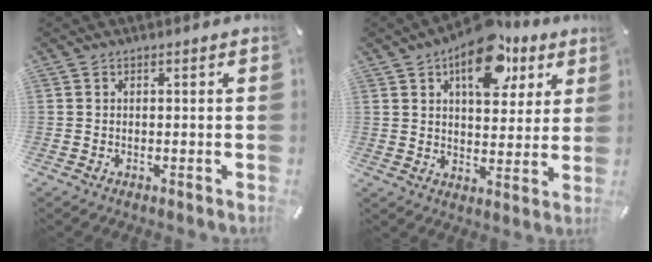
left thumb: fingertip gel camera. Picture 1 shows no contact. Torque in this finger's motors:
{"motor_torque": [1.97, 1.98, 1.34, -1.38, 0.43]}